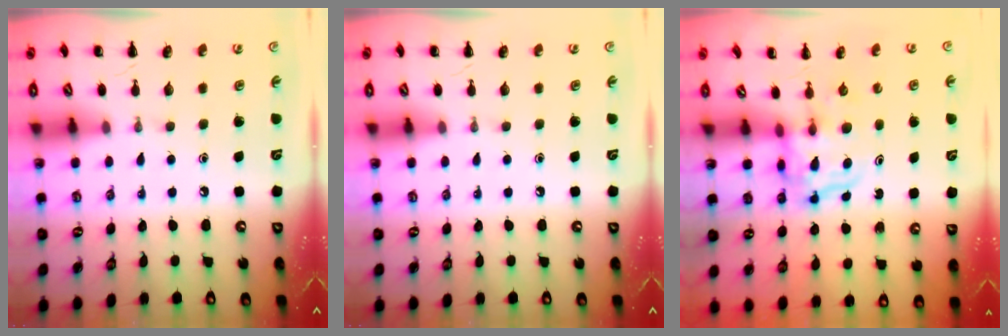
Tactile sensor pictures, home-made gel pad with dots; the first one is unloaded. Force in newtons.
{"total": 0.0}
{"total": 3.4, "press": 3.4, "slide": 0.2}